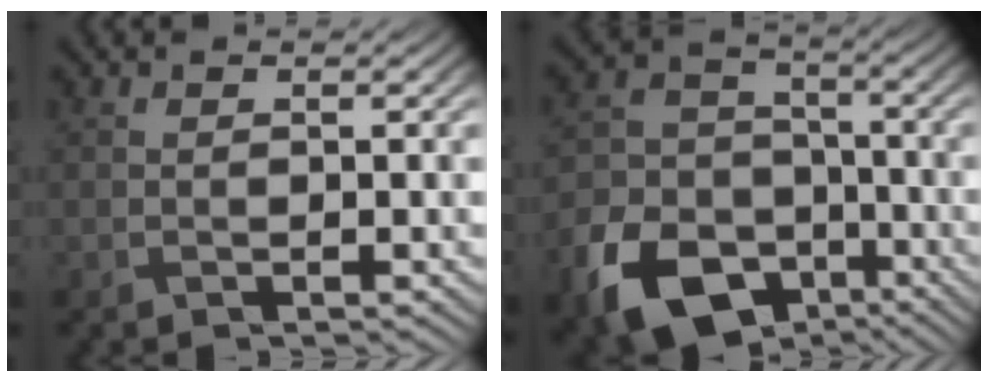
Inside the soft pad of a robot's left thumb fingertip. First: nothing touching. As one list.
[{"total": 14.0, "force": [-7.9, 9.2, 6.9], "torque": [-0.175, -0.040, -0.148]}]